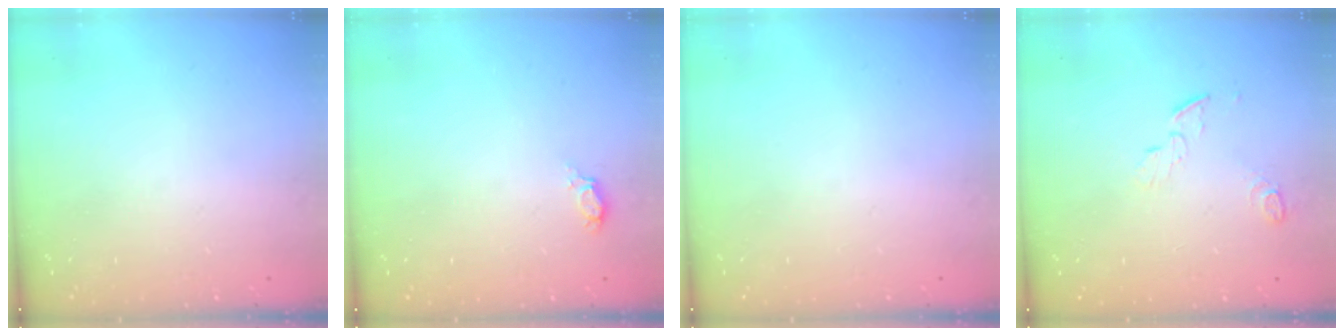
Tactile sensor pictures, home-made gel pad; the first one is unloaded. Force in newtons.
{"total": 4.2, "press": 3.9, "slide": 1.5}
{"total": 0.0}
{"total": 5.1, "press": 5.0, "slide": 0.5}